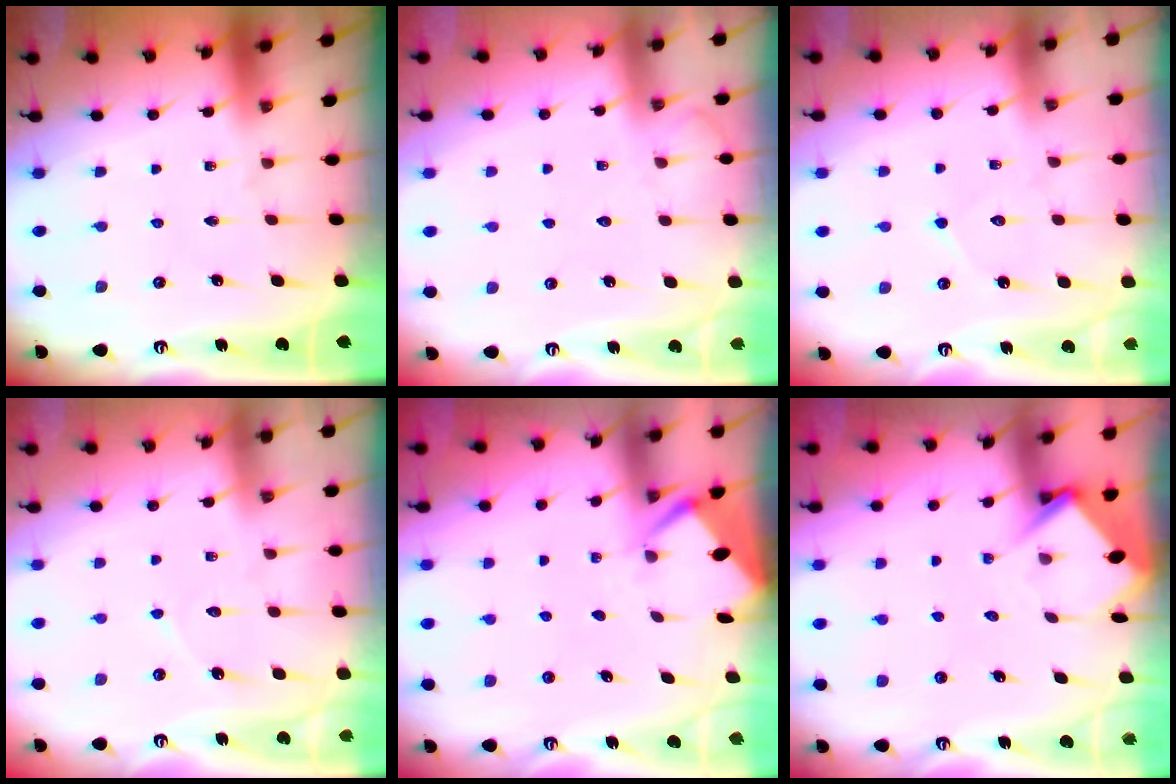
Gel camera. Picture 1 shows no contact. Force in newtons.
{"total": 5.0, "press": 4.9, "slide": 0.6}
{"total": 5.5, "press": 5.5, "slide": 0.5}
{"total": 5.9, "press": 5.9, "slide": 0.4}
{"total": 2.6, "press": 2.6, "slide": 0.4}
{"total": 4.9, "press": 4.8, "slide": 0.6}